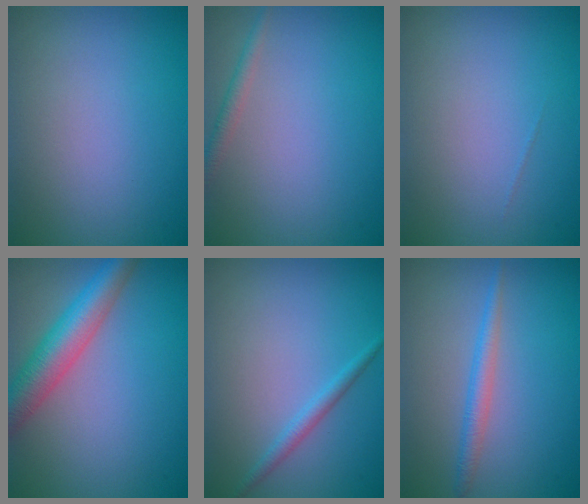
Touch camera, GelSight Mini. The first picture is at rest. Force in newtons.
{"total": 1.4, "press": 1.4, "slide": 0.0}
{"total": 0.0}
{"total": 5.9, "press": 5.9, "slide": 0.2}
{"total": 1.4, "press": 1.4, "slide": 0.0}
{"total": 2.0, "press": 2.0, "slide": 0.1}